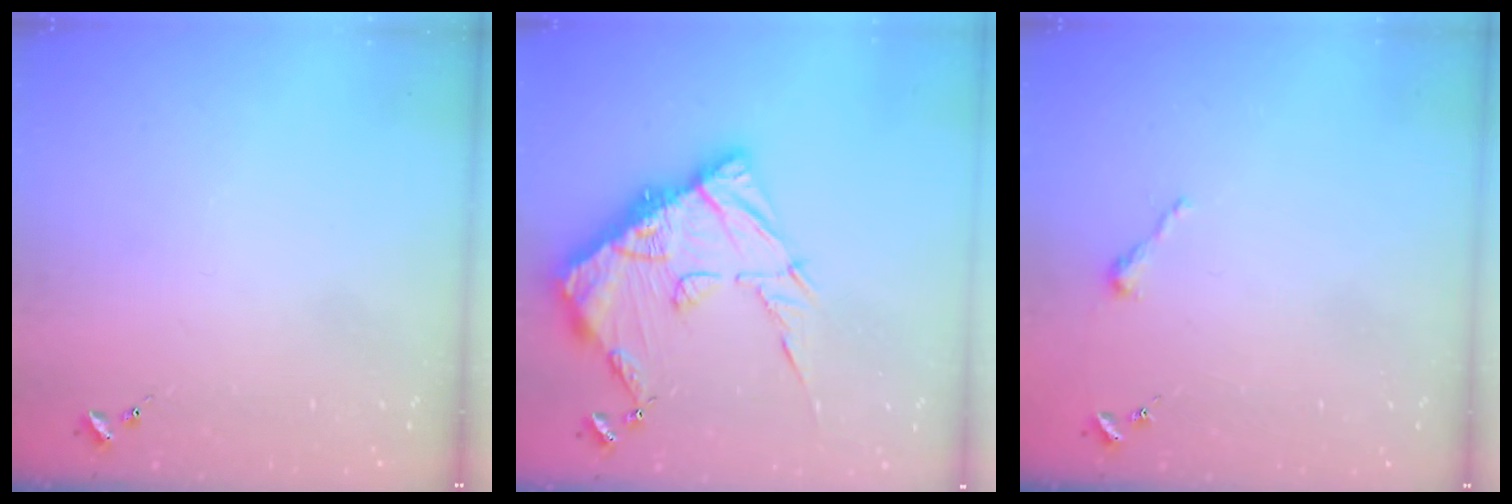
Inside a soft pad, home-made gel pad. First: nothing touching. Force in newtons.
{"total": 18.0, "press": 17.9, "slide": 1.6}
{"total": 2.5, "press": 2.5, "slide": 0.2}